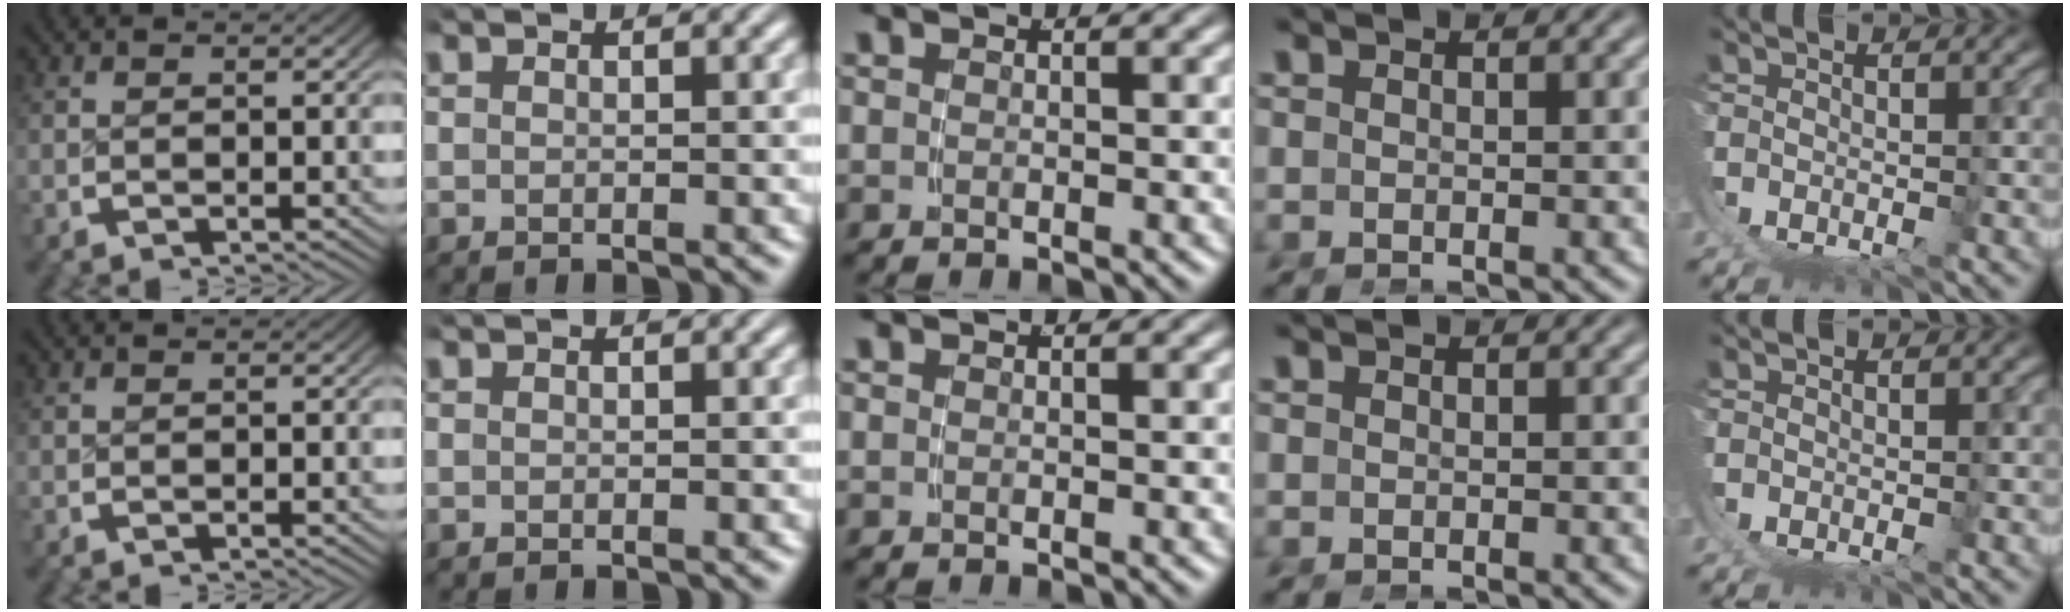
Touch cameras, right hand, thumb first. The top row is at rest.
{}